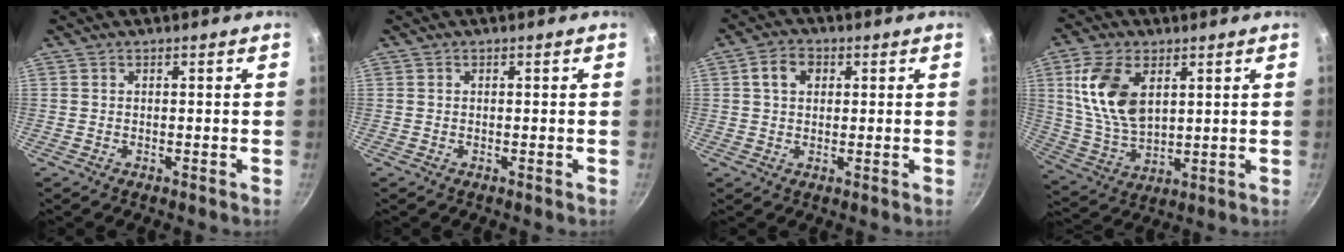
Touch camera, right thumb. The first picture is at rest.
{"total": 0.0}
{"total": 4.9, "force": [1.3, 3.8, 2.9], "torque": [-0.036, 0.007, 0.016]}
{"total": 14.1, "force": [4.4, 8.3, 10.6], "torque": [-0.191, -0.020, 0.095]}